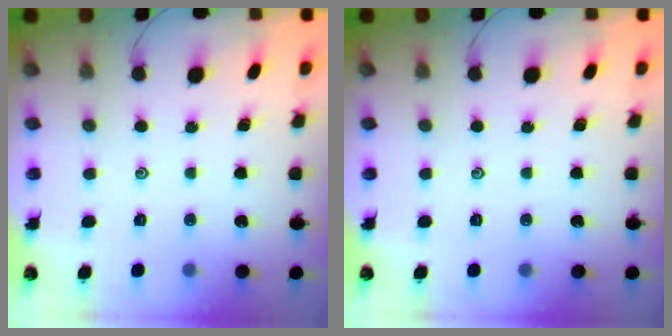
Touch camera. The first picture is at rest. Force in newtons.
{"total": 0.0}